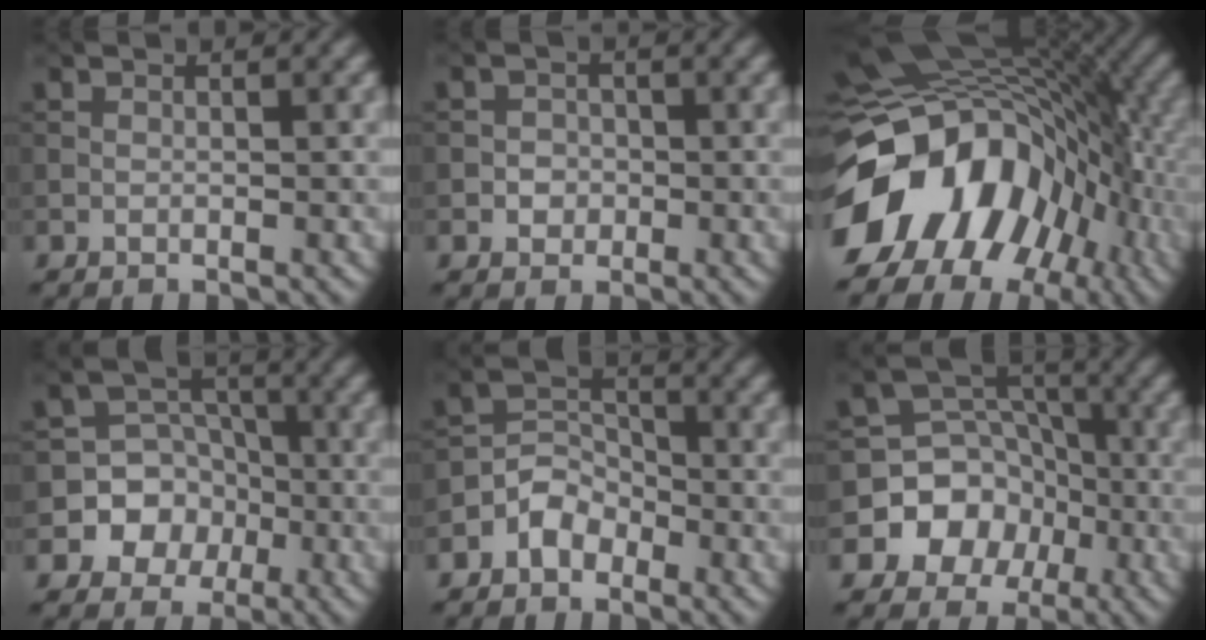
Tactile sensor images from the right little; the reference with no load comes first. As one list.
[{"total": 1.6, "force": [-0.4, 1.5, 0.5], "torque": [0.007, 0.000, -0.012]}, {"total": 16.3, "force": [-5.4, 11.6, 10.1], "torque": [-0.175, -0.005, -0.102]}, {"total": 8.8, "force": [-3.0, 8.1, 1.5], "torque": [-0.011, 0.006, -0.072]}, {"total": 3.1, "force": [-1.8, 2.2, 1.2], "torque": [-0.012, 0.012, -0.040]}, {"total": 7.5, "force": [-3.0, 6.6, 1.9], "torque": [-0.005, 0.004, -0.080]}]